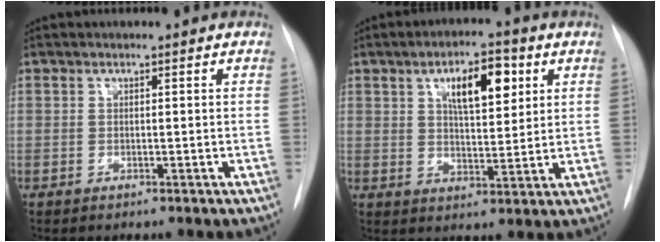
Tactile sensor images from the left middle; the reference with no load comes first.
{"total": 8.6, "force": [3.5, 3.1, 7.2], "torque": [-0.114, 0.010, 0.058]}